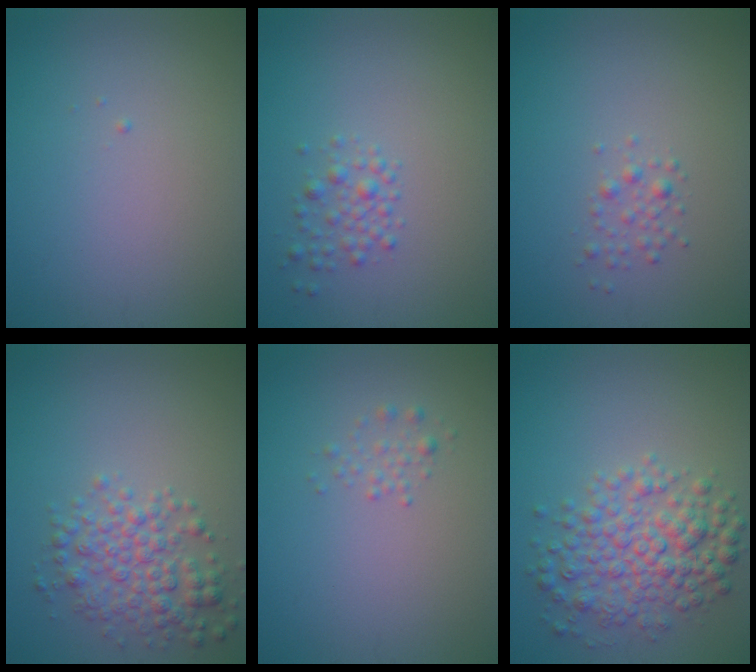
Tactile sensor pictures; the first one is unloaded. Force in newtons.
{"total": 1.7, "press": 1.7, "slide": 0.1}
{"total": 1.2, "press": 1.2, "slide": 0.0}
{"total": 3.9, "press": 3.9, "slide": 0.1}
{"total": 1.0, "press": 1.0, "slide": 0.0}
{"total": 5.4, "press": 5.4, "slide": 0.1}